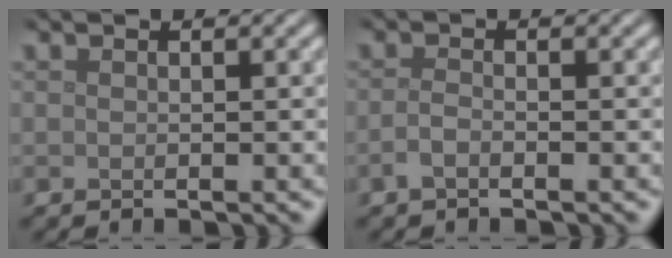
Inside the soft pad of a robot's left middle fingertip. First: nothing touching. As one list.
[{"total": 1.1, "force": [-0.7, 0.4, 0.8], "torque": [-0.019, 0.001, -0.016]}]